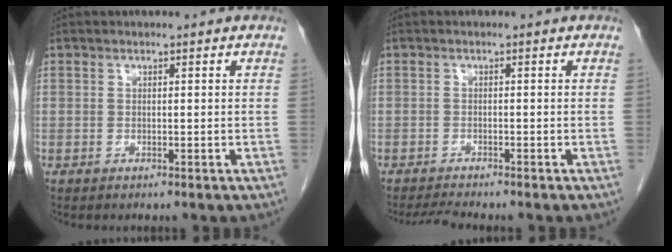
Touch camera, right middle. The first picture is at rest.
{"total": 2.7, "force": [-2.6, -0.3, 0.8], "torque": [-0.018, -0.013, -0.045]}